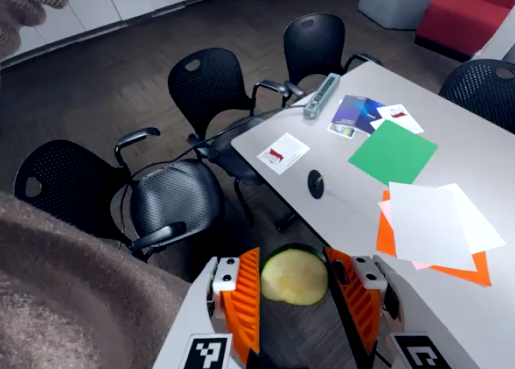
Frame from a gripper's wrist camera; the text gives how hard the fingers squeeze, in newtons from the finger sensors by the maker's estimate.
{"total": 4.8, "left": 4.4, "right": 5.1}